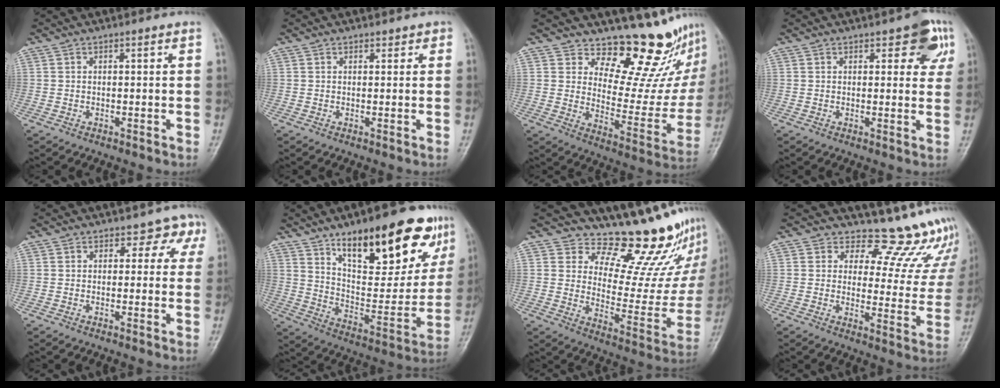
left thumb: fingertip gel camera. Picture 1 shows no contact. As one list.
[{"total": 1.4, "force": [0.9, 1.0, 0.2], "torque": [0.015, -0.004, 0.007]}, {"total": 16.9, "force": [14.6, 6.0, 6.1], "torque": [-0.023, -0.143, 0.191]}, {"total": 6.2, "force": [3.1, 3.0, 4.4], "torque": [-0.019, -0.009, 0.030]}, {"total": 4.0, "force": [2.7, 2.9, 0.7], "torque": [0.023, -0.015, 0.013]}, {"total": 25.5, "force": [15.1, 9.5, 18.3], "torque": [-0.216, -0.048, 0.239]}, {"total": 18.4, "force": [16.2, 6.0, 6.3], "torque": [-0.029, -0.151, 0.208]}, {"total": 14.1, "force": [13.1, 4.3, 2.7], "torque": [0.011, -0.135, 0.143]}]